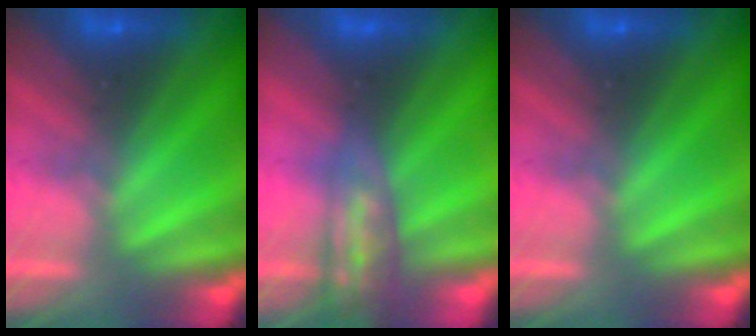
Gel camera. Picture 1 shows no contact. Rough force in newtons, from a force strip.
{"total": 2.7}
{"total": 0.0}